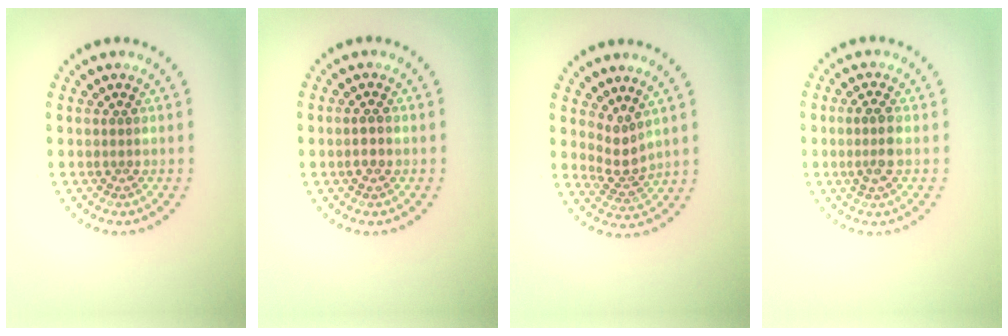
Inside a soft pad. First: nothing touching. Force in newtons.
{"total": 1.1, "press": 1.1, "slide": 0.2}
{"total": 2.3, "press": 1.5, "slide": 1.7}
{"total": 1.8, "press": 1.7, "slide": 0.6}